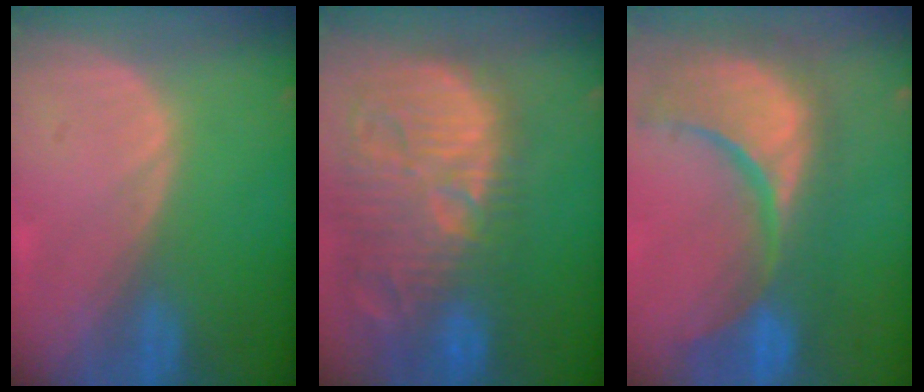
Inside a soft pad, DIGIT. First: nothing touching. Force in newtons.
{"total": 15.4, "press": 13.4, "slide": 7.6}
{"total": 14.9, "press": 12.0, "slide": 8.9}